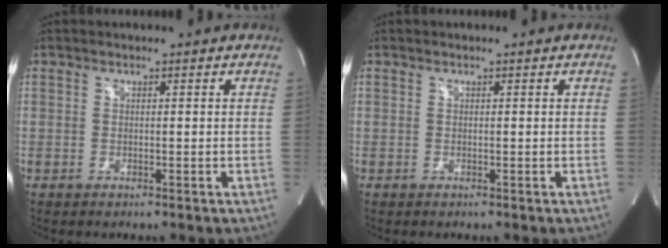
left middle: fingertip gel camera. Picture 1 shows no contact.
{"total": 0.0}